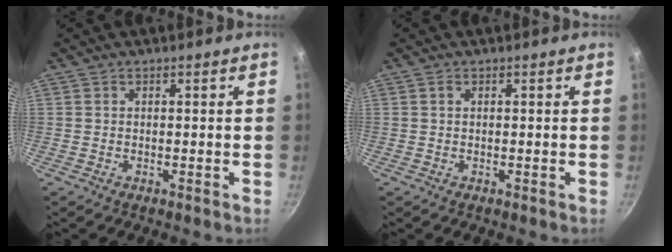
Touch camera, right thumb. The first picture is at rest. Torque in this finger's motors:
{"motor_torque": [-0.21, 0.32, 0.21, -0.11, -0.03]}